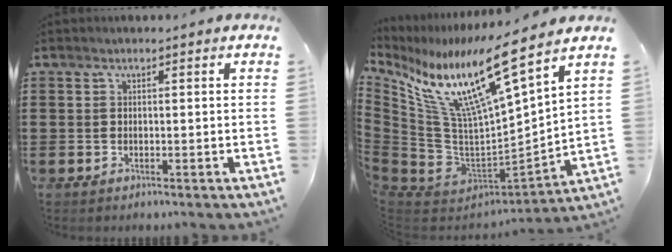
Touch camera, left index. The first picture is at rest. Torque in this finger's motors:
{"motor_torque": [1.61, 0.53, 1.05, 0.21]}